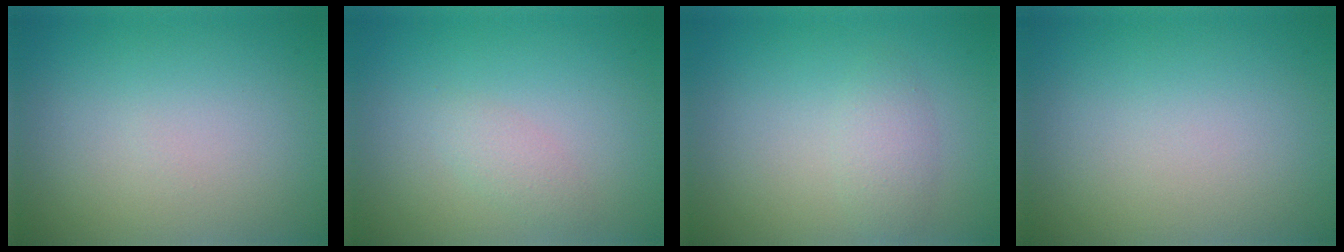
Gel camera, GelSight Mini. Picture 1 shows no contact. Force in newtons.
{"total": 1.2, "press": 1.2, "slide": 0.1}
{"total": 1.7, "press": 1.7, "slide": 0.0}
{"total": 0.0}